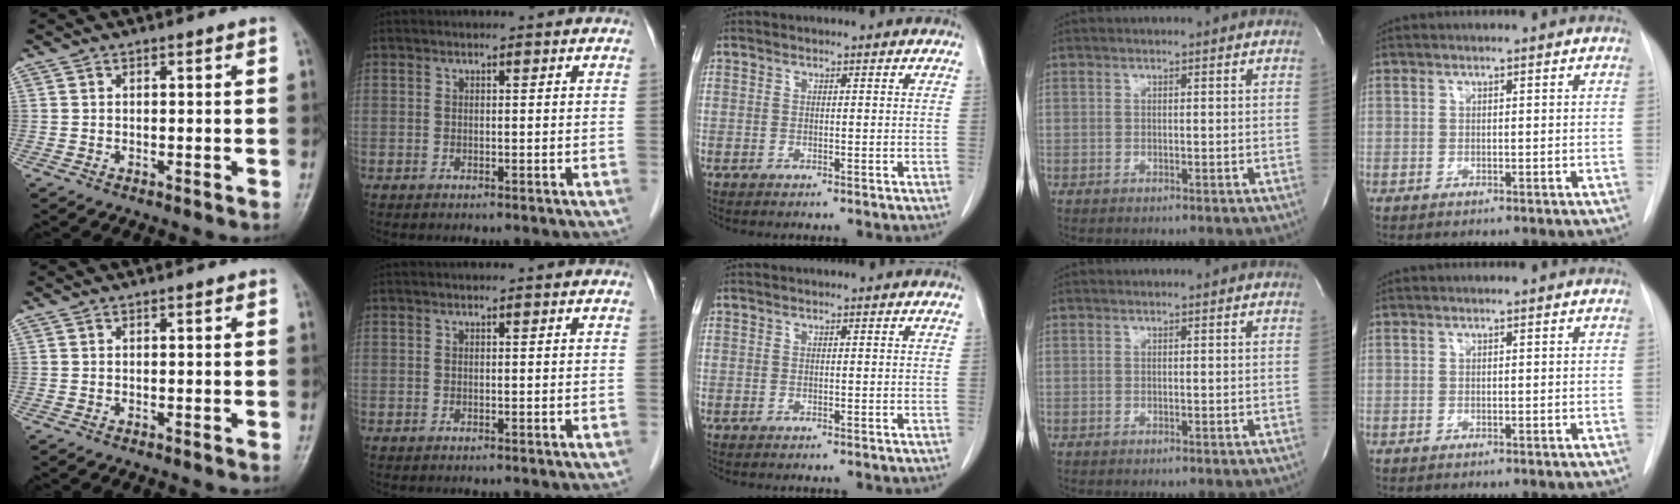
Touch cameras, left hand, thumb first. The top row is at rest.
{}